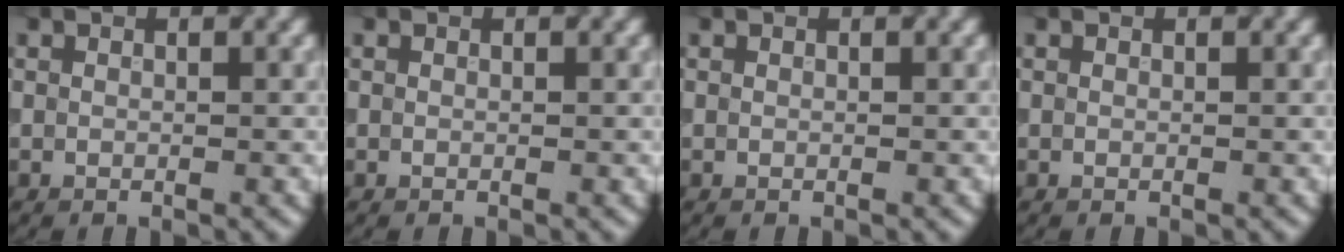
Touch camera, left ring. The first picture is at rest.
{"total": 0.0}
{"total": 0.0}
{"total": 0.0}